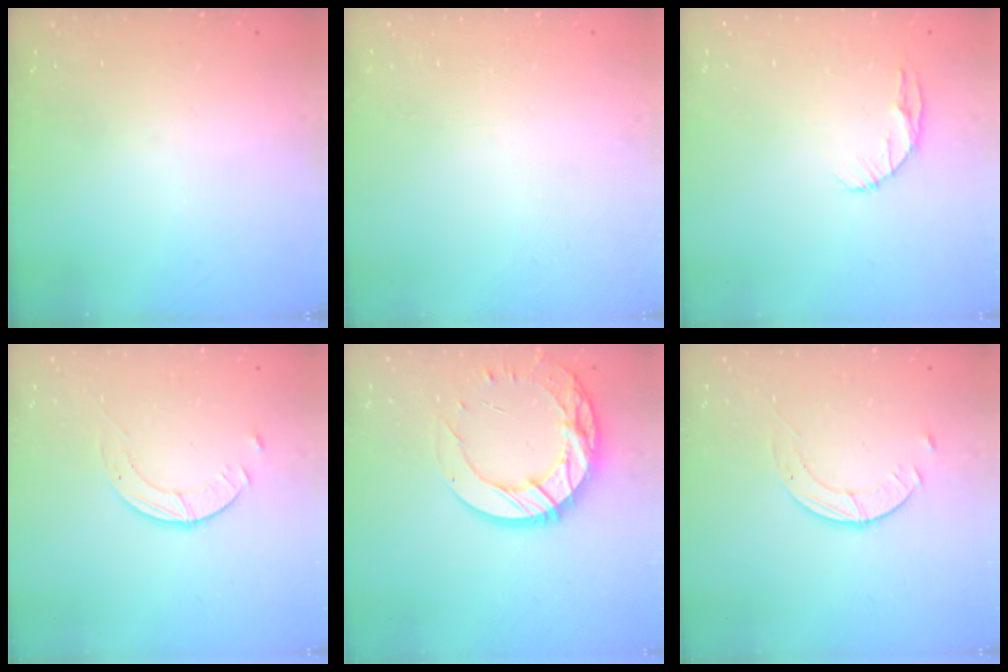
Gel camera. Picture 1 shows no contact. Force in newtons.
{"total": 0.0}
{"total": 5.8, "press": 5.7, "slide": 0.8}
{"total": 2.3, "press": 2.3, "slide": 0.3}
{"total": 16.6, "press": 16.5, "slide": 1.2}
{"total": 2.3, "press": 2.3, "slide": 0.3}